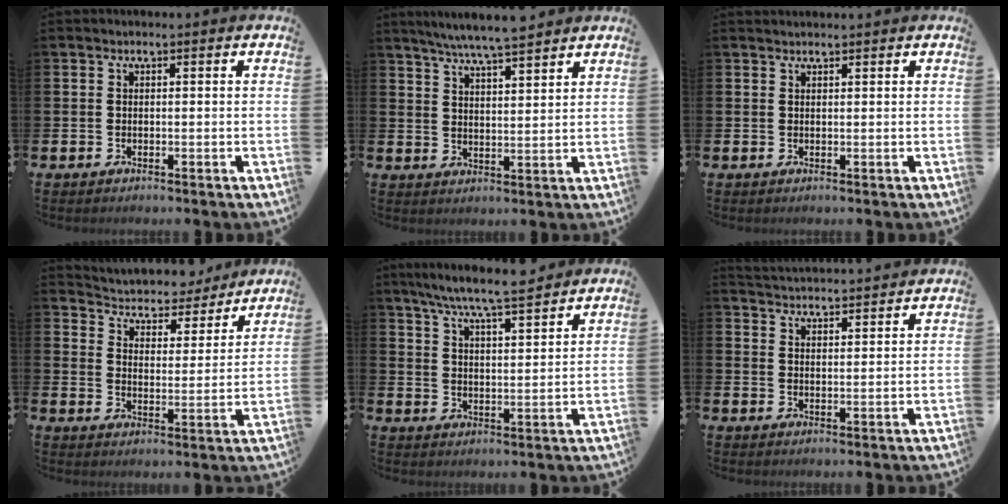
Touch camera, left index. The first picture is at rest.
{"total": 6.2, "force": [6.0, -0.1, 1.7], "torque": [-0.045, -0.028, 0.105]}
{"total": 0.9, "force": [0.9, 0.0, 0.1], "torque": [0.007, -0.003, 0.014]}
{"total": 5.0, "force": [4.8, 1.5, 0.0], "torque": [-0.024, -0.045, 0.077]}
{"total": 7.7, "force": [7.2, 0.0, 2.6], "torque": [-0.067, -0.042, 0.126]}
{"total": 4.1, "force": [4.1, -0.1, -0.1], "torque": [-0.007, -0.031, 0.074]}